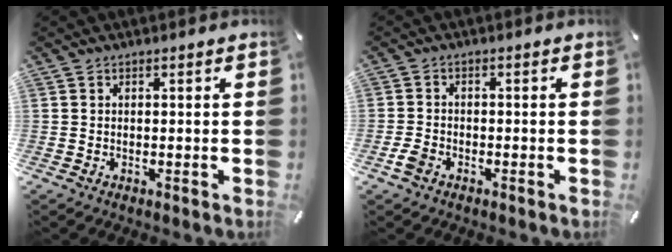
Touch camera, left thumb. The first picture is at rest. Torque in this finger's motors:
{"motor_torque": [0.16, 1.30, 0.02, -0.07, 0.13]}